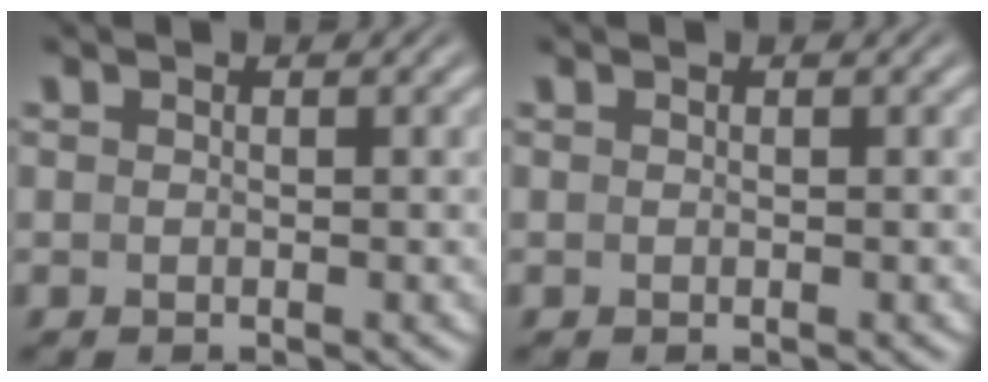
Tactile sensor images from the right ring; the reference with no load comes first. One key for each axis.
{"total": 0.0}